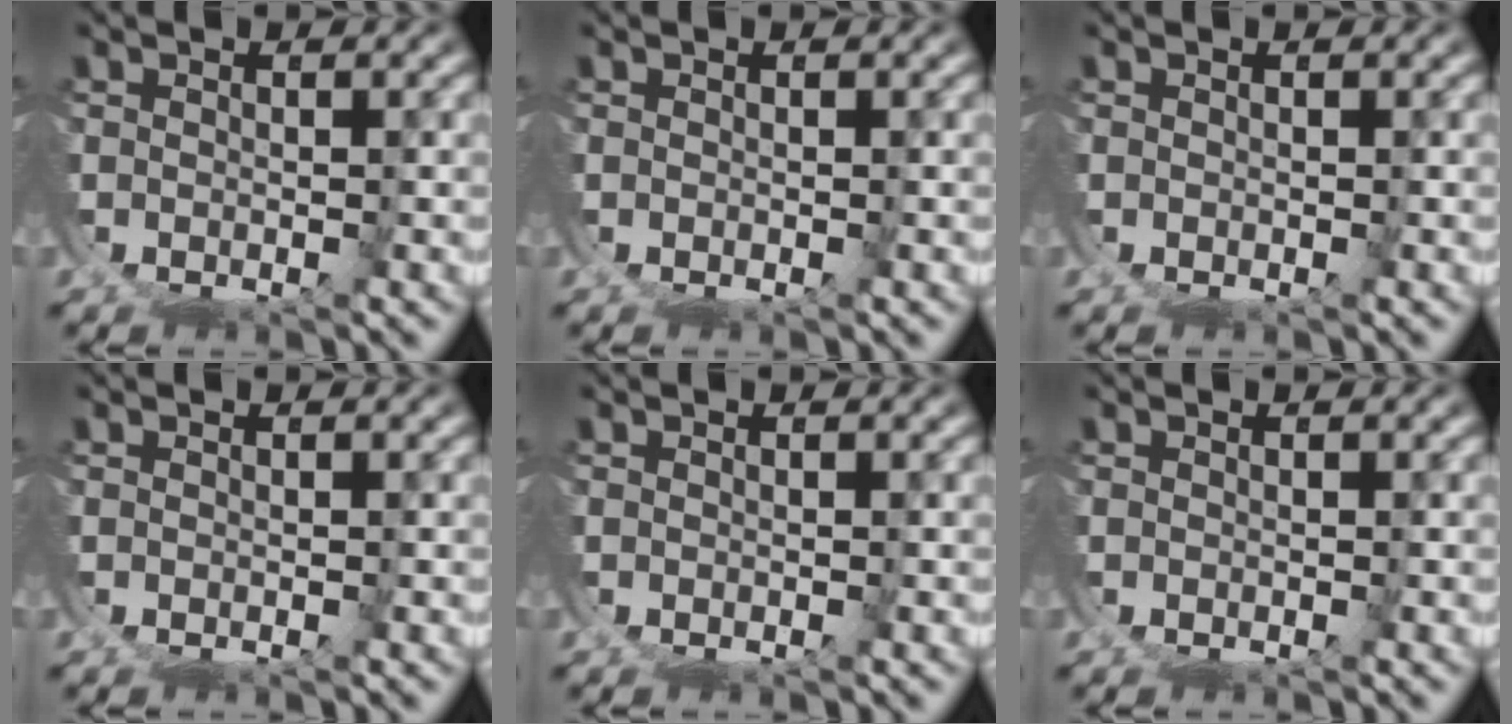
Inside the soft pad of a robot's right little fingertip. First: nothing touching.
{"total": 0.0}
{"total": 0.0}
{"total": 0.0}
{"total": 0.0}
{"total": 0.0}